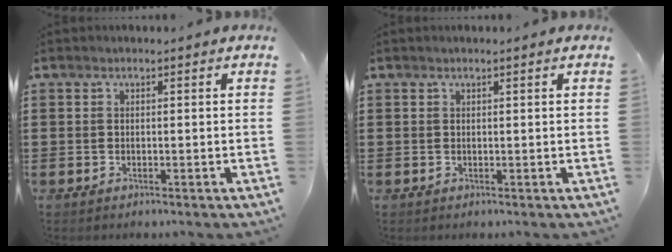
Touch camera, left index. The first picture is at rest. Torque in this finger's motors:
{"motor_torque": [0.12, -0.10, -0.03, 0.01]}